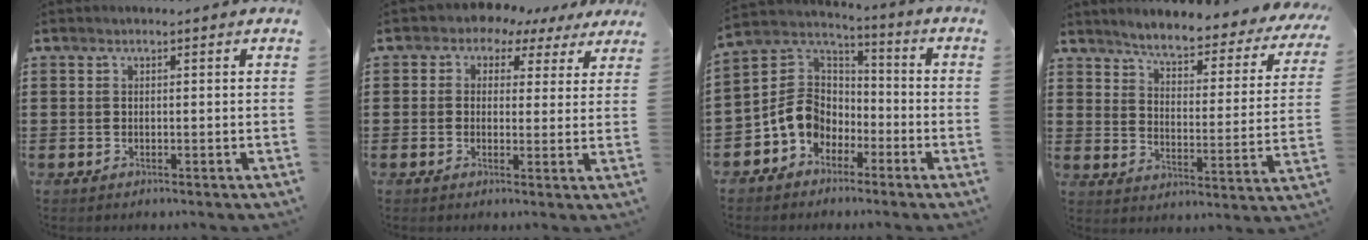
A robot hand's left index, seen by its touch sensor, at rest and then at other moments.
{"total": 3.1, "force": [2.0, 2.2, 0.8], "torque": [-0.027, -0.007, 0.029]}
{"total": 8.6, "force": [-3.3, 7.2, 3.4], "torque": [-0.112, 0.011, -0.072]}
{"total": 4.7, "force": [4.5, 0.2, 1.5], "torque": [-0.054, -0.033, 0.070]}